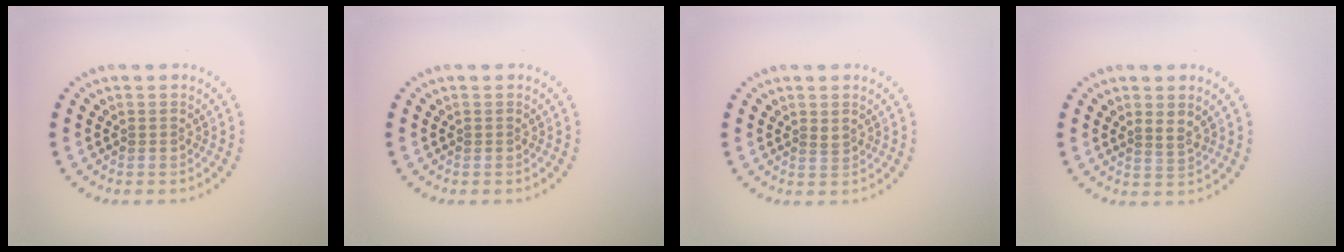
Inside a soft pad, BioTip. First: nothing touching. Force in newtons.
{"total": 0.0}
{"total": 0.9, "press": 0.5, "slide": 0.7}
{"total": 1.4, "press": 1.2, "slide": 0.8}